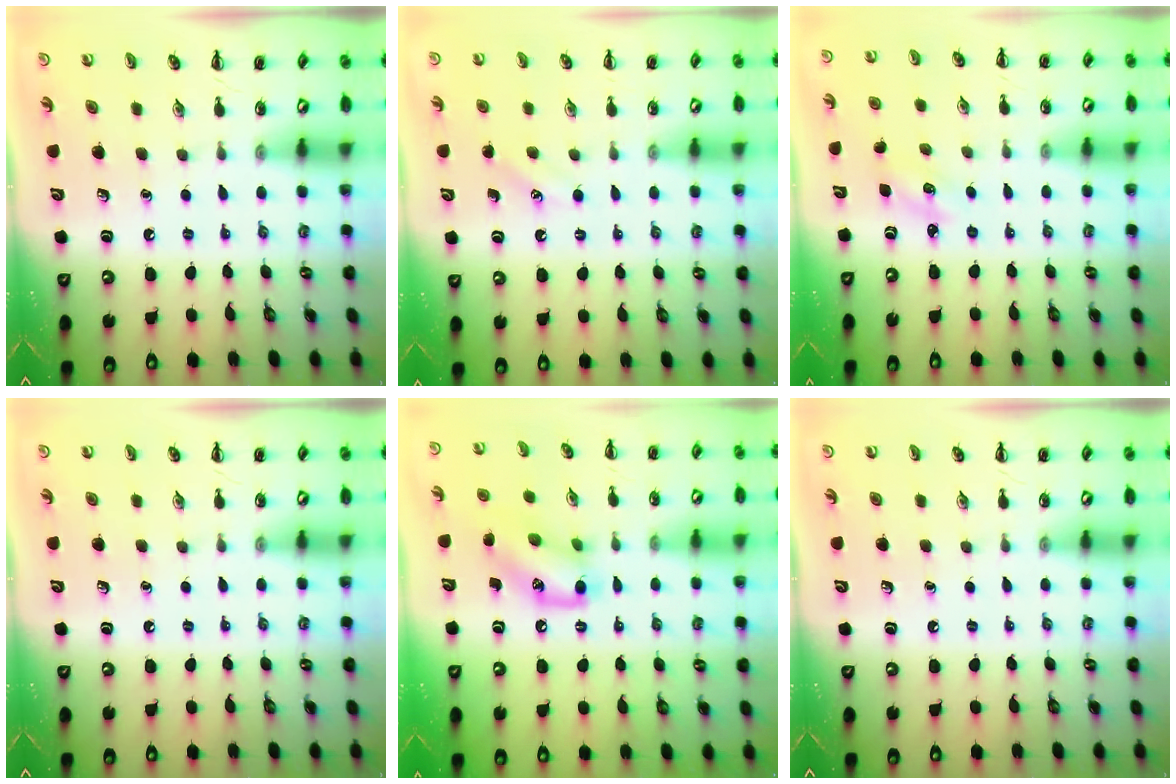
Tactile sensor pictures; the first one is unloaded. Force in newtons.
{"total": 2.5, "press": 2.5, "slide": 0.6}
{"total": 1.8, "press": 1.7, "slide": 0.5}
{"total": 0.0}
{"total": 12.0, "press": 12.0, "slide": 0.7}
{"total": 0.0}